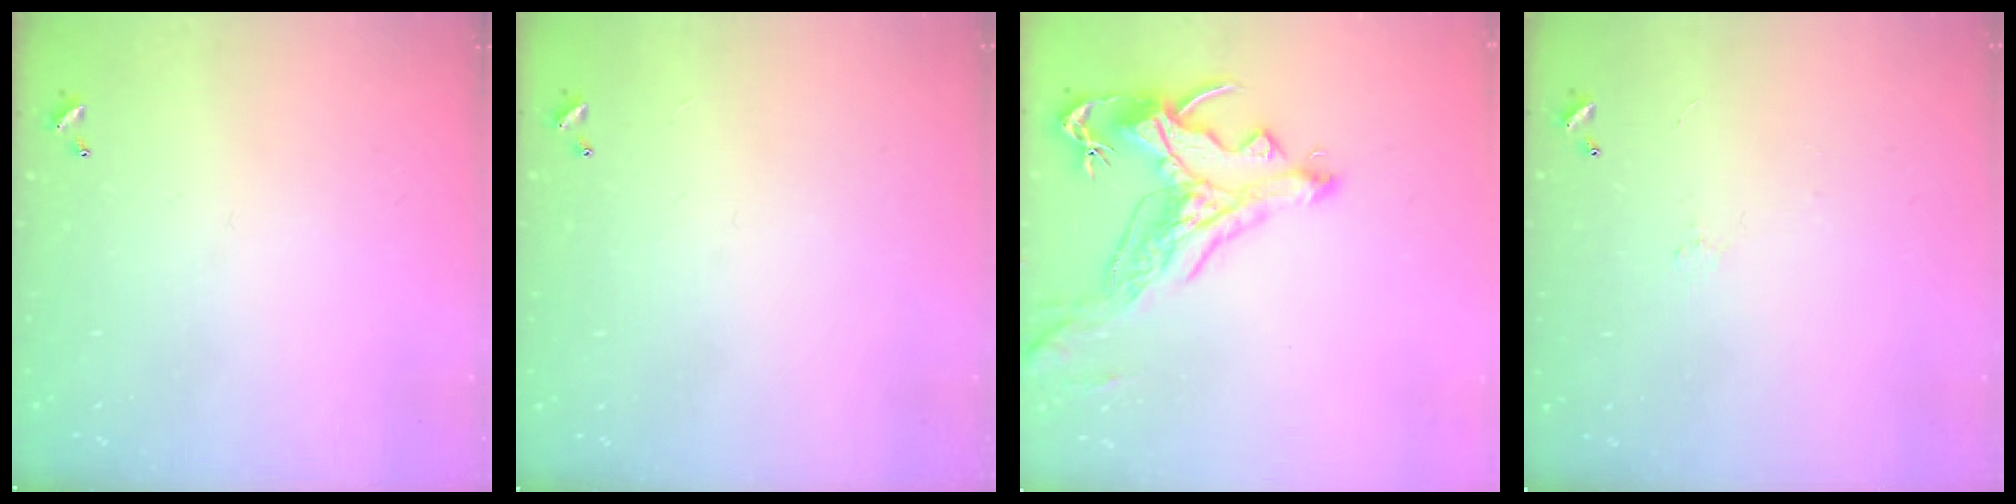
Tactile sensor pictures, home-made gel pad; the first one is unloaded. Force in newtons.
{"total": 1.0, "press": 0.9, "slide": 0.5}
{"total": 2.2, "press": 1.7, "slide": 1.3}
{"total": 0.5, "press": 0.1, "slide": 0.5}